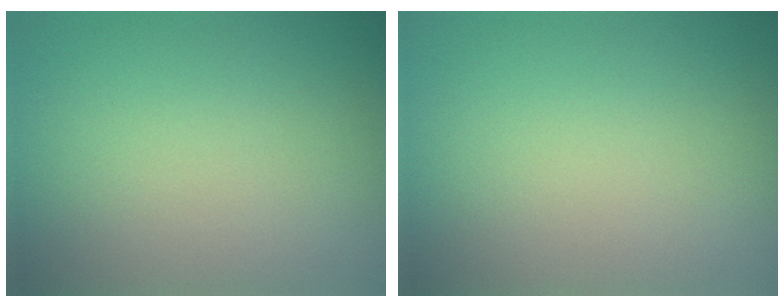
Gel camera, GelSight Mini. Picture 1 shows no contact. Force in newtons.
{"total": 0.0}